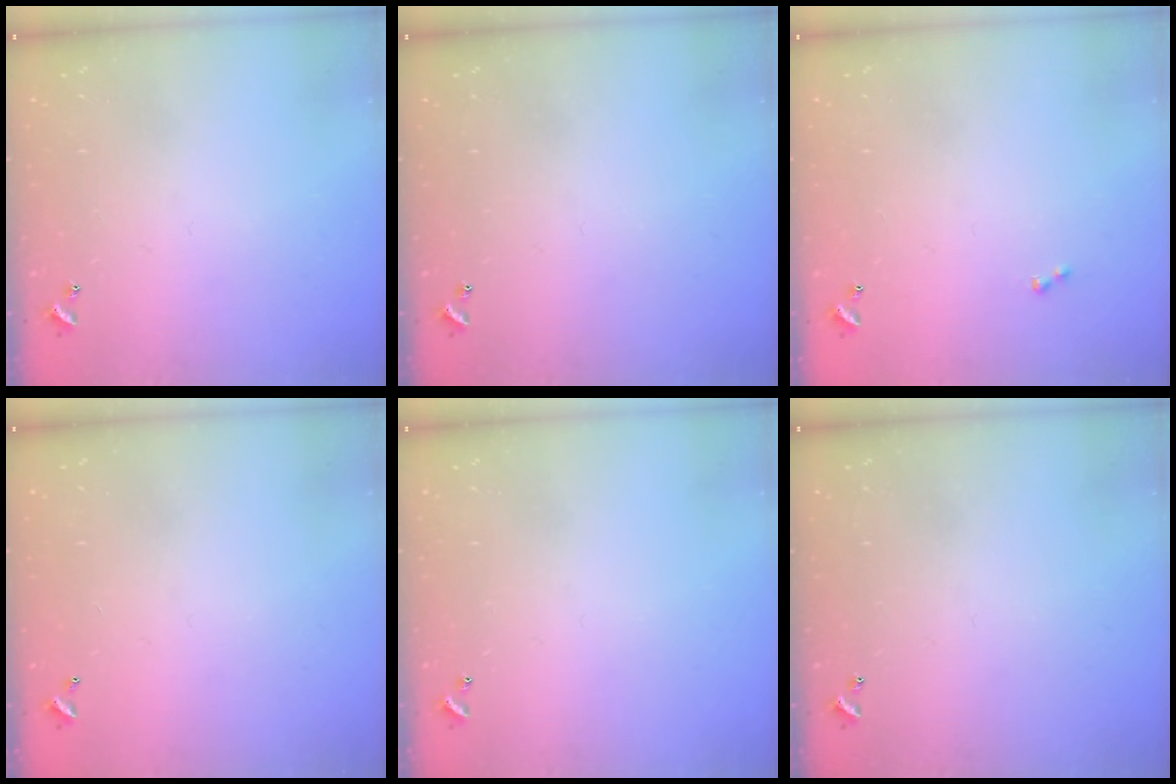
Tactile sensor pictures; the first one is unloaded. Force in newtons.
{"total": 0.0}
{"total": 0.7, "press": 0.6, "slide": 0.4}
{"total": 3.0, "press": 3.0, "slide": 0.1}
{"total": 0.0}
{"total": 0.0}